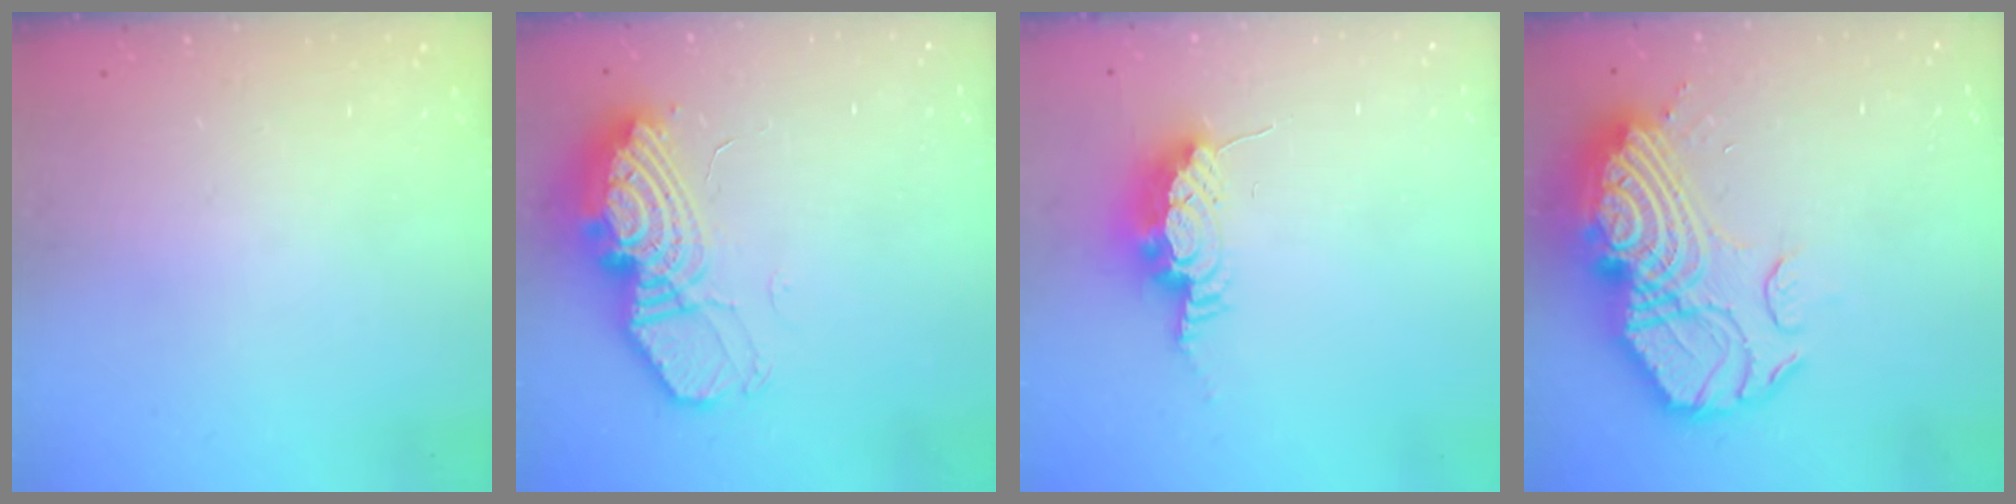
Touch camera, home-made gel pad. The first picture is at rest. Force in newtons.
{"total": 18.1, "press": 16.9, "slide": 6.5}
{"total": 8.4, "press": 8.4, "slide": 0.4}
{"total": 22.8, "press": 22.6, "slide": 2.8}